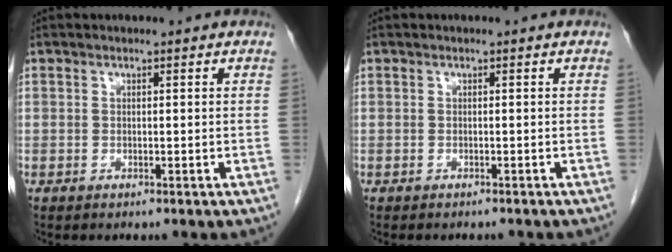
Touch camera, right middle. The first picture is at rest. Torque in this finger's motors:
{"motor_torque": [0.09, -0.07, 0.02, 0.02]}